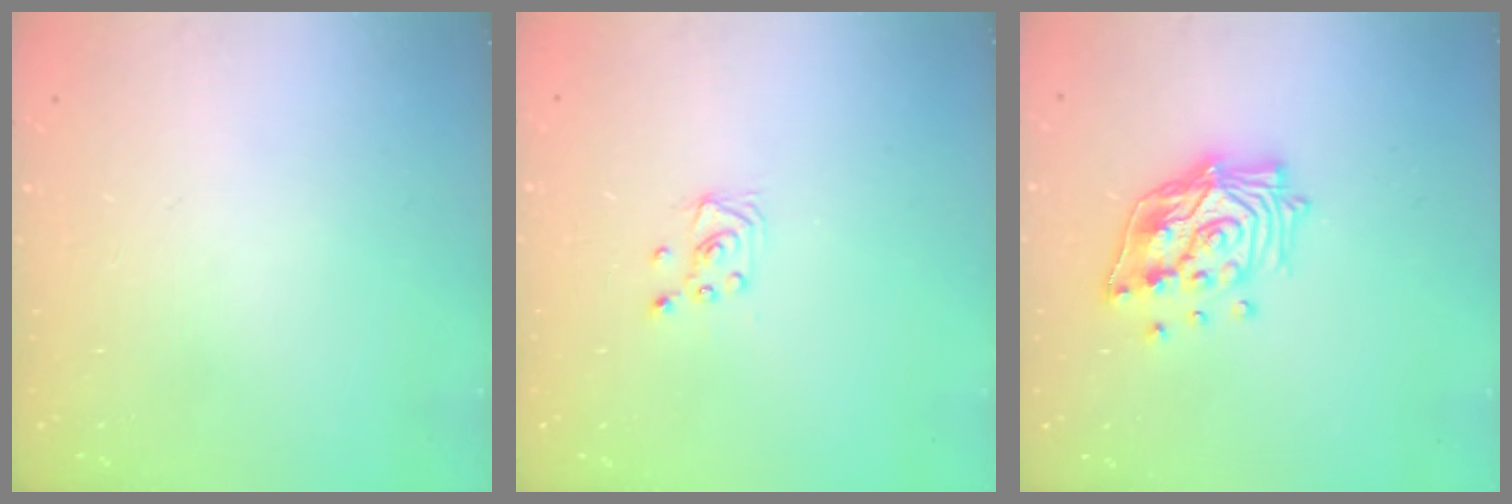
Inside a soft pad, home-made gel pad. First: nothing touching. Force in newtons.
{"total": 2.0, "press": 2.0, "slide": 0.2}
{"total": 14.6, "press": 14.5, "slide": 1.8}